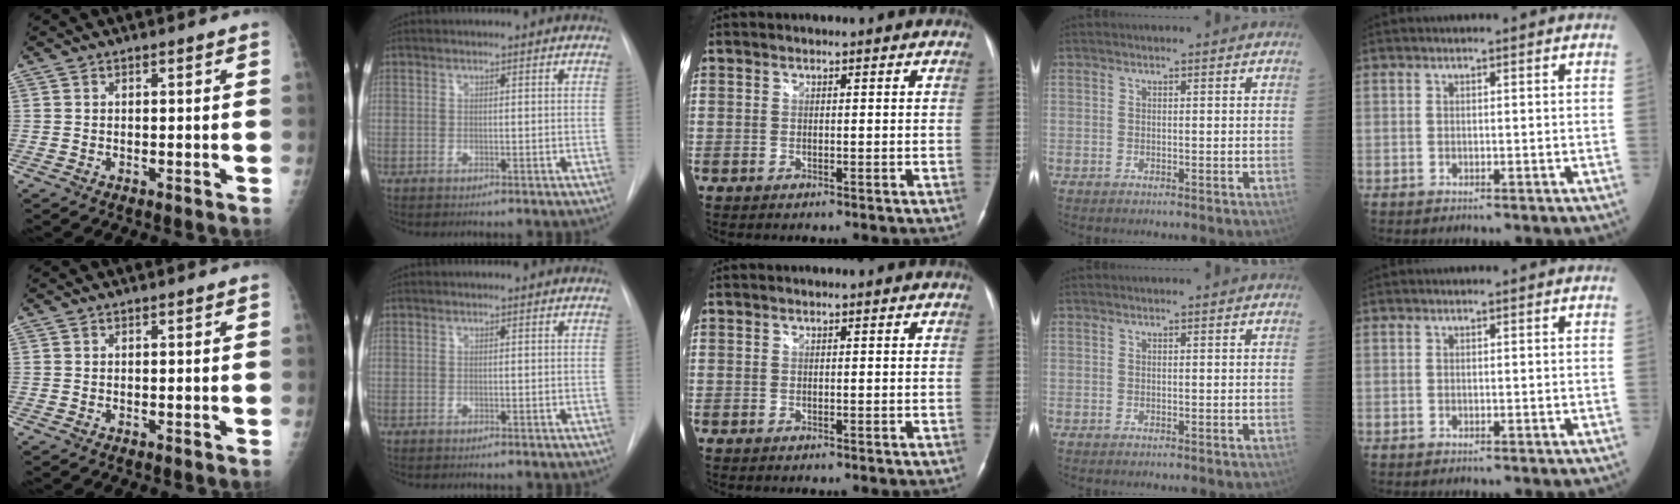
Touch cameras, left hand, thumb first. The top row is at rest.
{}